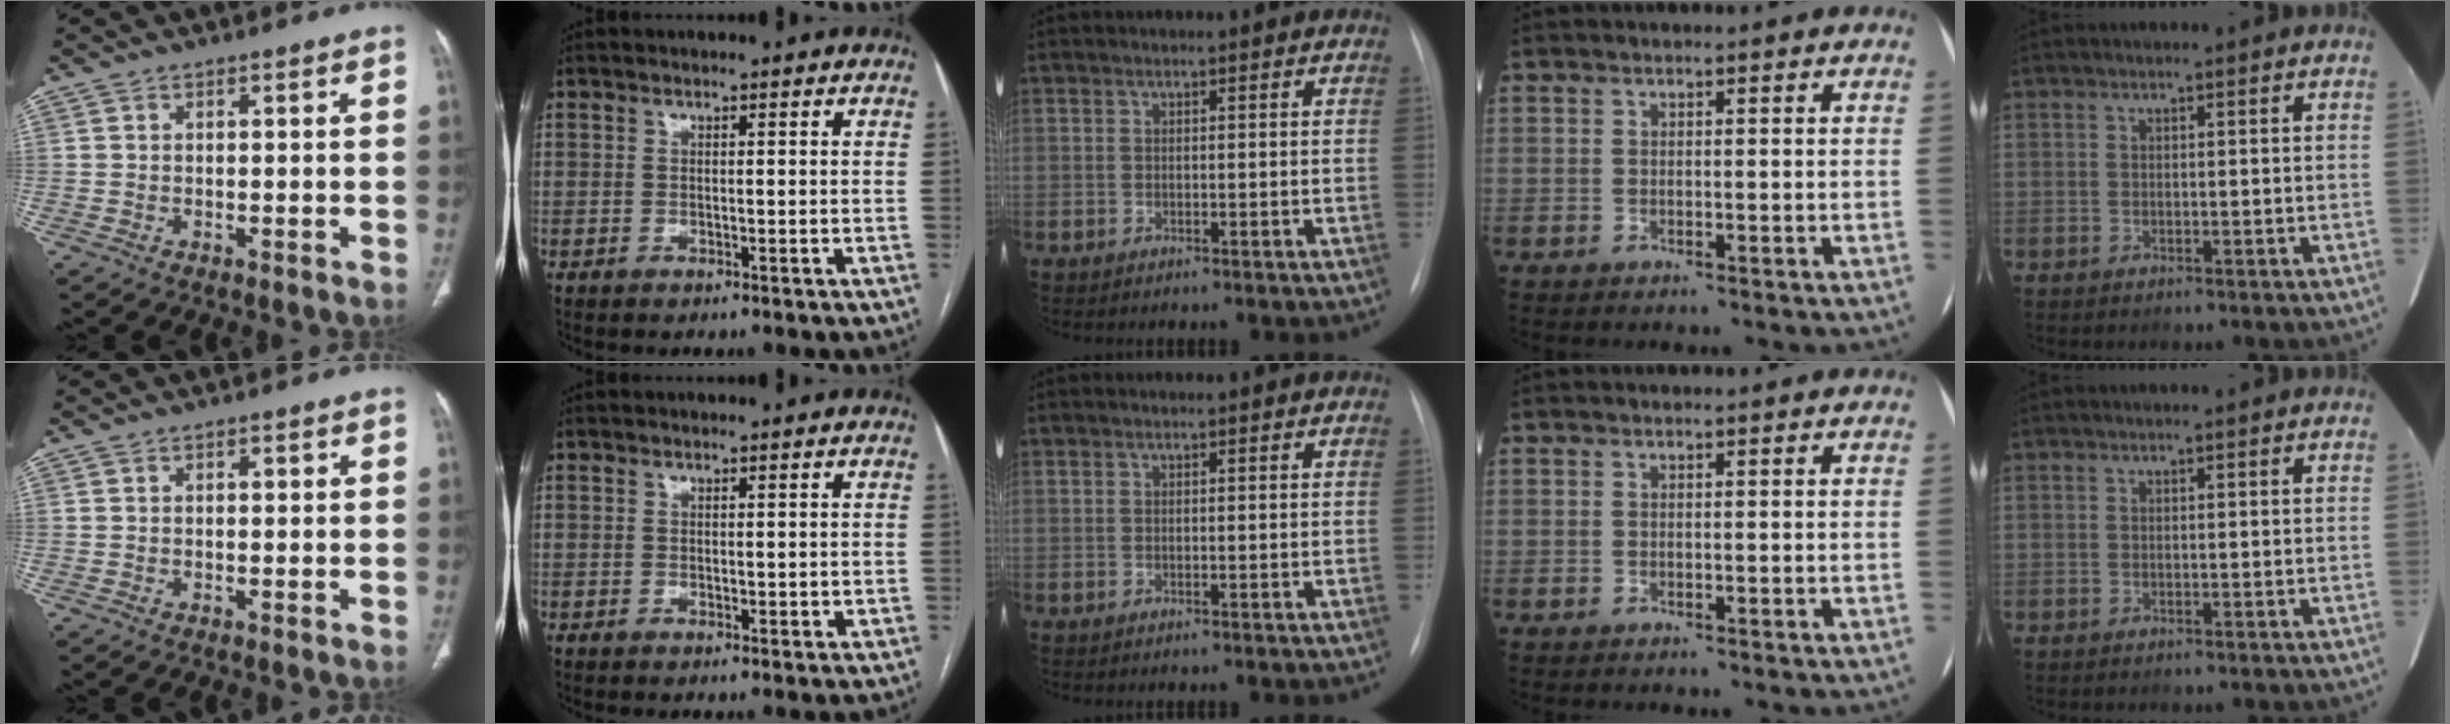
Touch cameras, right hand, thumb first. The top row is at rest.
{"thumb": {"total": 1.4, "force": [0.5, 0.6, 1.2], "torque": [-0.019, 0.000, 0.008]}, "index": {"total": 1.3, "force": [0.3, 0.7, 1.1], "torque": [-0.015, -0.006, 0.007]}}